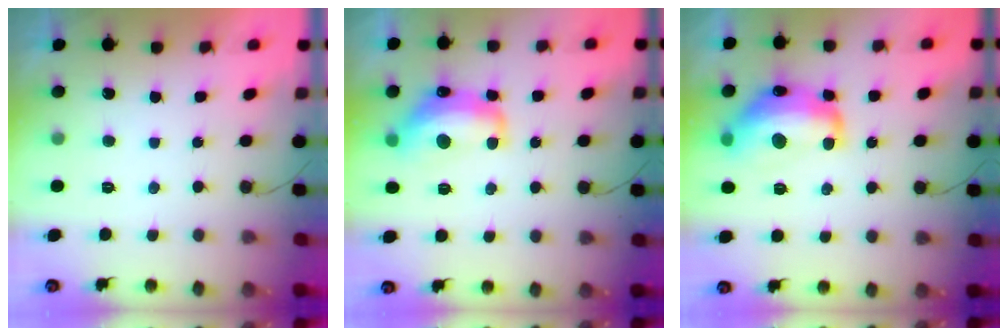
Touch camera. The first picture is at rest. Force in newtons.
{"total": 13.8, "press": 13.8, "slide": 1.0}
{"total": 16.1, "press": 16.0, "slide": 1.1}